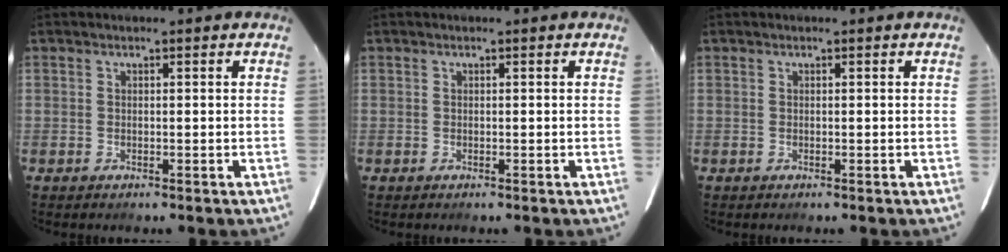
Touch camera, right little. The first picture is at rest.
{"total": 0.0}
{"total": 0.0}